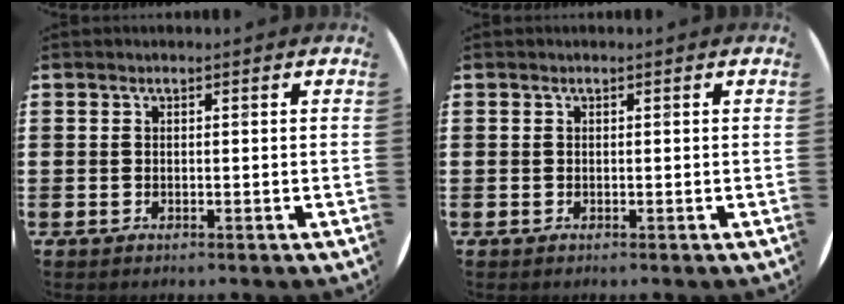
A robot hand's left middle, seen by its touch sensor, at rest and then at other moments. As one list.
[{"total": 0.0}]